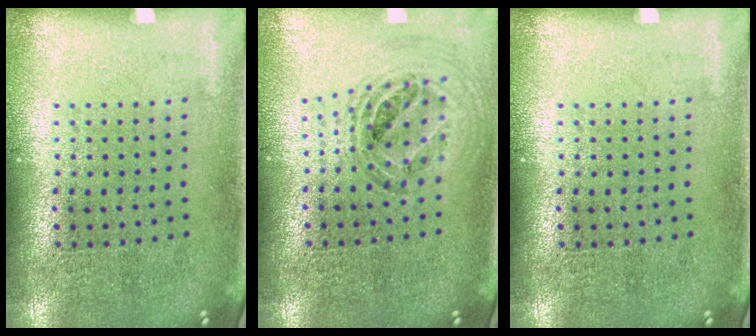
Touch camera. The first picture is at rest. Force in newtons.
{"total": 0.9, "press": 0.9, "slide": 0.0}
{"total": 0.0}